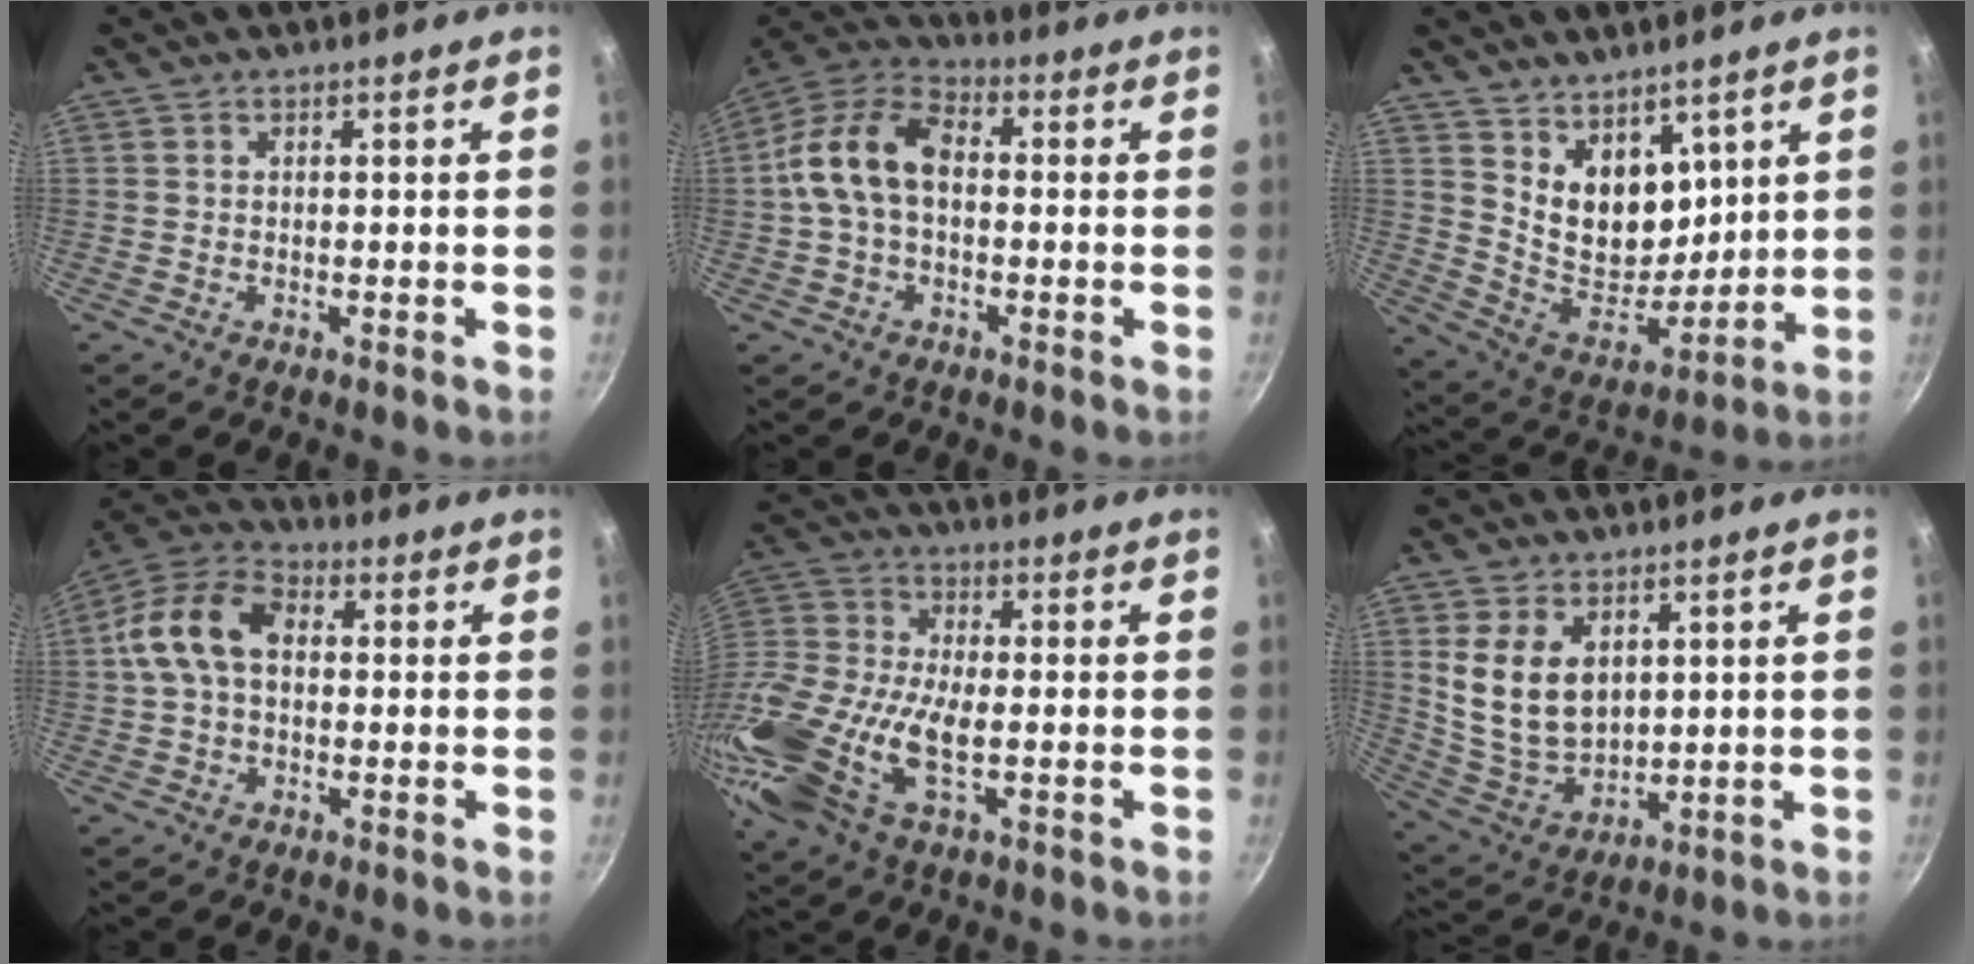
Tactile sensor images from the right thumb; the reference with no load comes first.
{"total": 13.3, "force": [0.3, 8.4, 10.3], "torque": [-0.196, 0.038, -0.006]}
{"total": 12.1, "force": [6.0, 7.9, 7.0], "torque": [-0.068, -0.053, 0.128]}
{"total": 12.0, "force": [1.0, 8.0, 8.9], "torque": [-0.174, 0.036, 0.008]}
{"total": 22.1, "force": [-5.6, 10.9, 18.4], "torque": [-0.447, -0.002, -0.097]}
{"total": 12.0, "force": [3.7, 7.9, 8.3], "torque": [-0.135, -0.020, 0.092]}